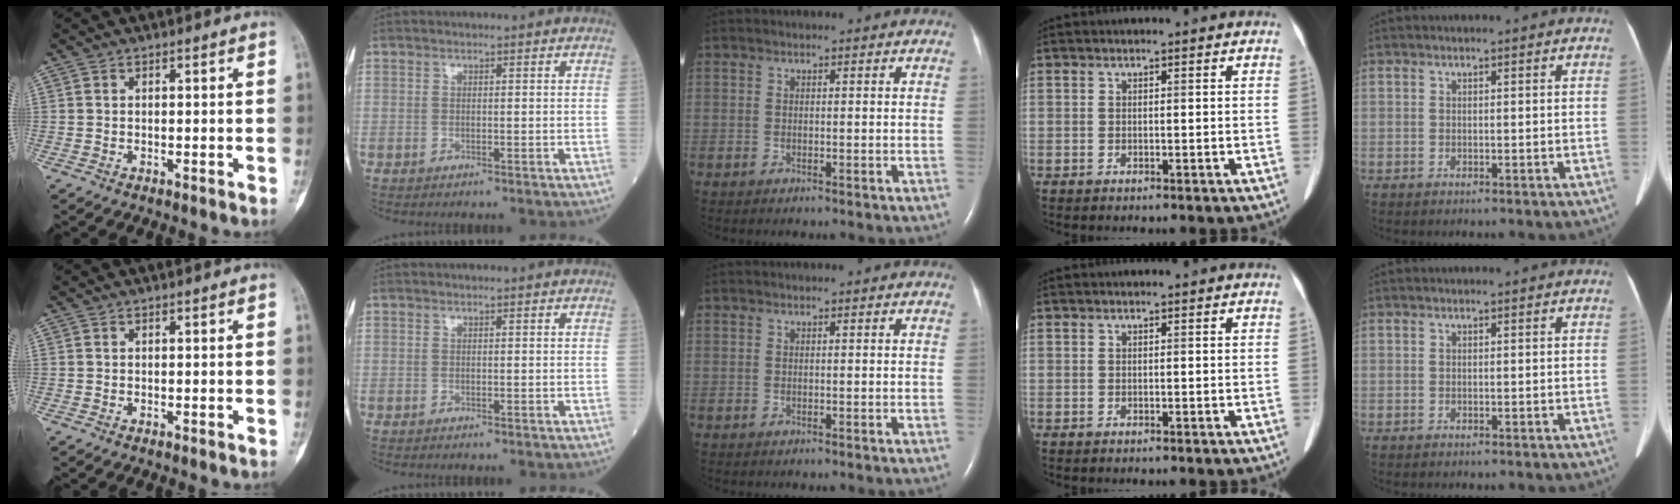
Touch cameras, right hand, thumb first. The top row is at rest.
{}